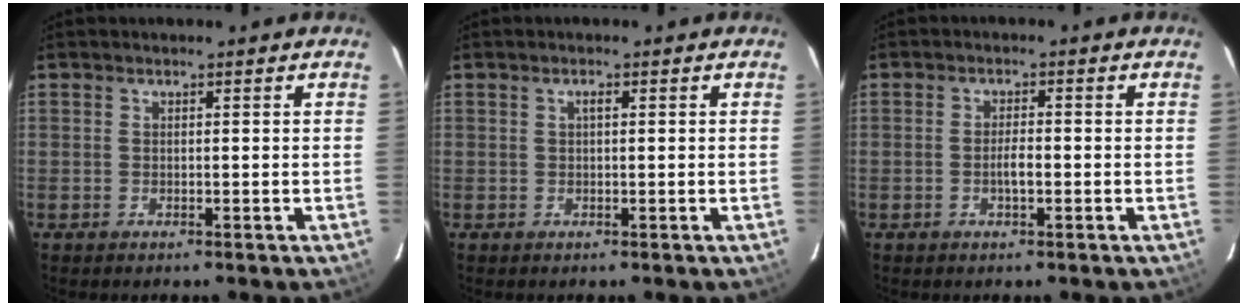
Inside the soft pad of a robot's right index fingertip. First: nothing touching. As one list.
[{"total": 0.8, "force": [0.2, 0.2, 0.8], "torque": [-0.014, 0.005, 0.002]}, {"total": 2.4, "force": [-0.8, 0.6, 2.2], "torque": [-0.042, 0.000, -0.014]}]